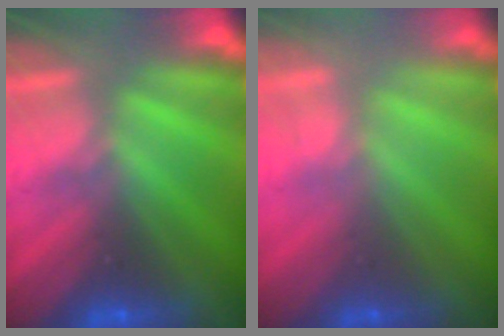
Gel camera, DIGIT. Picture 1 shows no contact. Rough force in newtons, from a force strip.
{"total": 2.3}